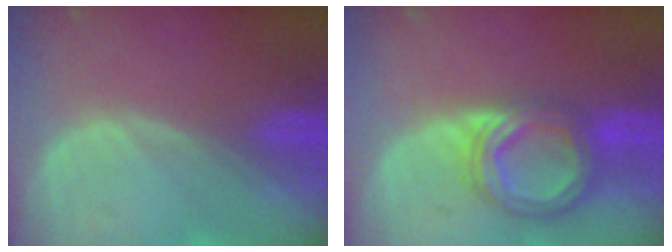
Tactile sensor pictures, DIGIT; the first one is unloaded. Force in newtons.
{"total": 7.8, "press": 7.8, "slide": 0.5}